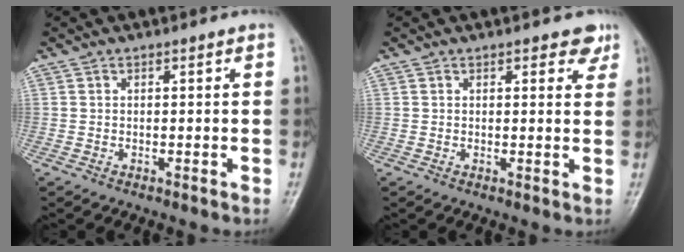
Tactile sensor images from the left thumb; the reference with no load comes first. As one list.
[{"total": 3.1, "force": [2.1, 1.7, 1.7], "torque": [0.005, -0.008, 0.021]}]